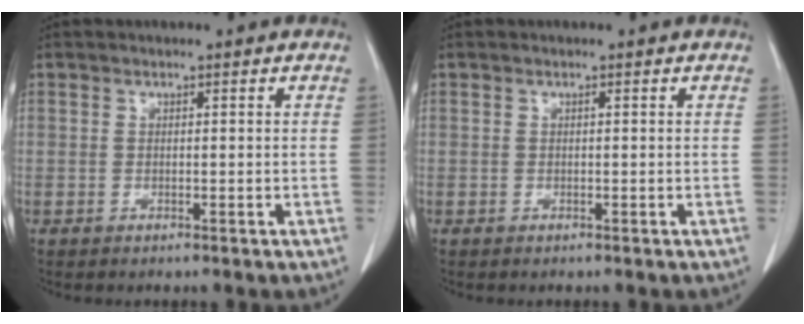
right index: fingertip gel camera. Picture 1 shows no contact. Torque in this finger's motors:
{"motor_torque": [0.14, -0.06, 0.00, 0.02]}